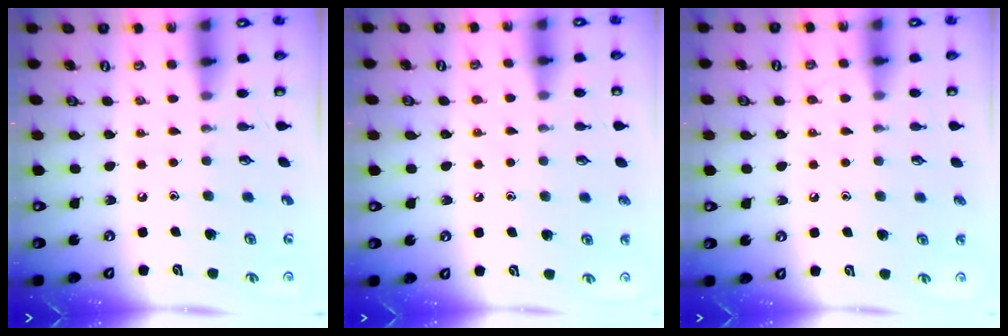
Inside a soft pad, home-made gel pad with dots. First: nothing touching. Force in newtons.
{"total": 3.9, "press": 3.8, "slide": 0.4}
{"total": 4.1, "press": 4.1, "slide": 0.4}